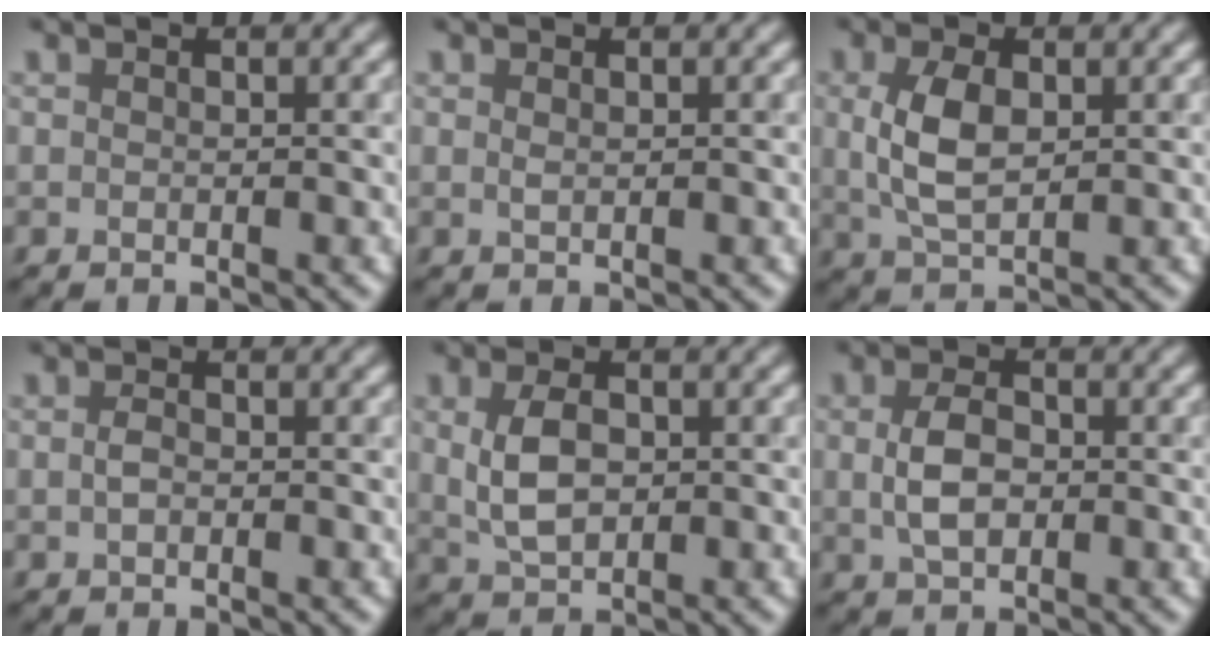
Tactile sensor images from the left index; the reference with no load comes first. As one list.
[{"total": 0.5, "force": [0.3, 0.2, 0.4], "torque": [-0.010, 0.000, 0.006]}, {"total": 4.3, "force": [0.6, 2.3, 3.5], "torque": [-0.083, 0.002, 0.015]}, {"total": 1.0, "force": [-0.1, 0.6, 0.8], "torque": [-0.019, 0.001, -0.005]}, {"total": 3.8, "force": [0.4, 2.3, 3.0], "torque": [-0.066, 0.001, 0.011]}, {"total": 3.3, "force": [0.1, 2.1, 2.6], "torque": [-0.059, 0.000, 0.000]}]